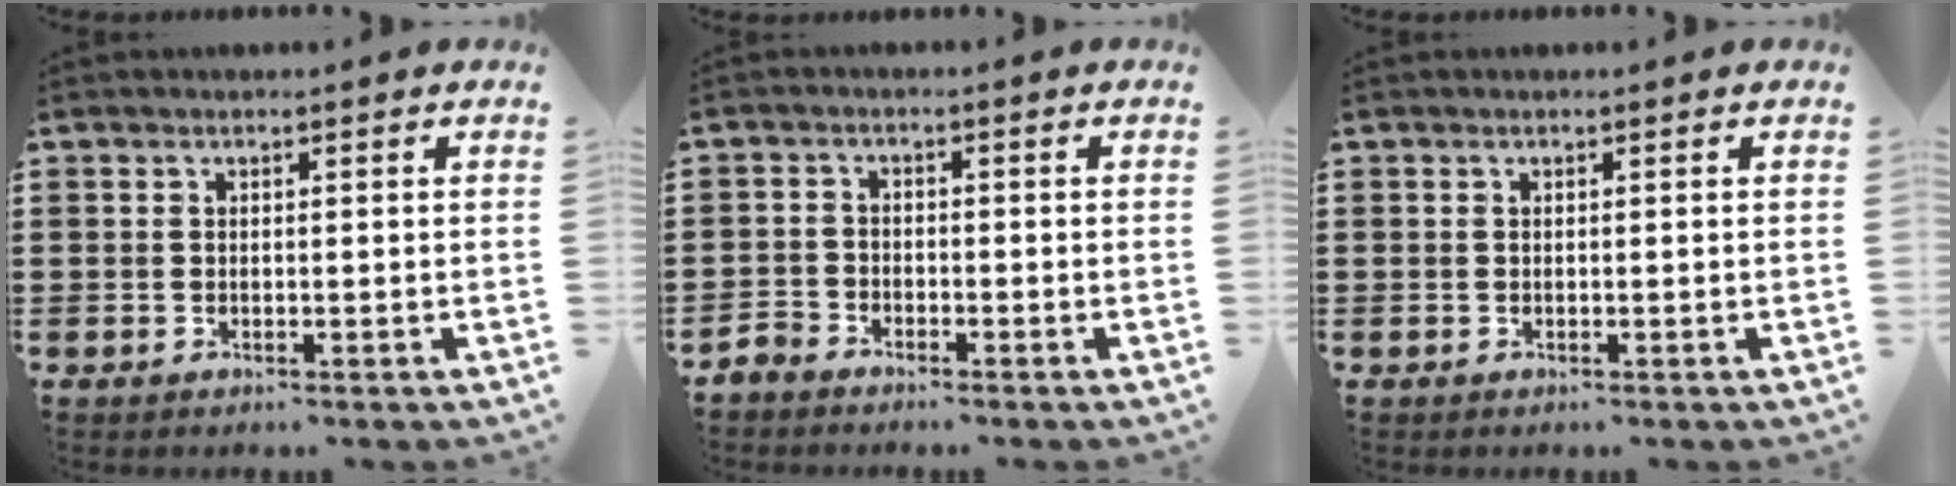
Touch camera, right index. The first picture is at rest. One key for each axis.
{"total": 2.3, "fx": -2.2, "fy": 0.6, "fz": 0.1, "tx": -0.016, "ty": -0.002, "tz": -0.051}
{"total": 0.0}